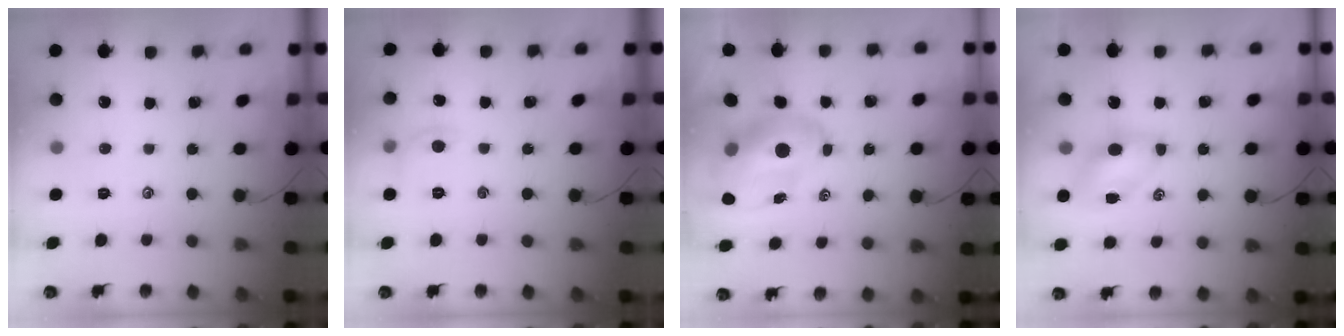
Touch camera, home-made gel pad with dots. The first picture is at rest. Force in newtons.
{"total": 6.3, "press": 6.2, "slide": 1.3}
{"total": 9.8, "press": 9.5, "slide": 2.6}
{"total": 6.6, "press": 6.6, "slide": 0.8}